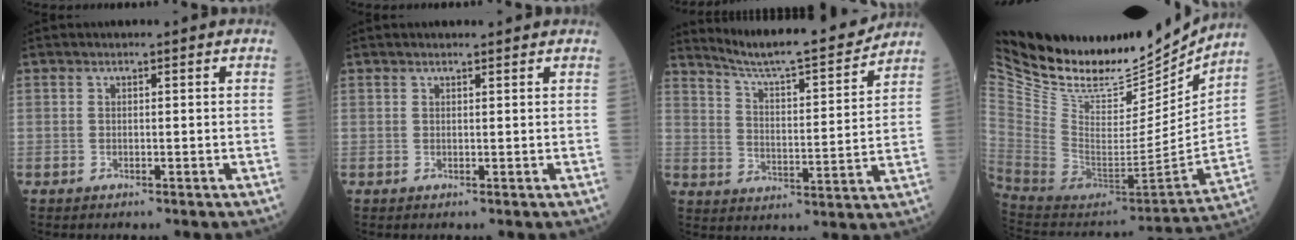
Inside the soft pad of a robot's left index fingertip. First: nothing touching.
{"total": 2.3, "force": [2.2, 0.3, 0.5], "torque": [-0.009, 0.014, 0.025]}
{"total": 14.8, "force": [13.9, 0.3, 5.3], "torque": [-0.092, -0.011, 0.211]}
{"total": 24.2, "force": [21.4, 7.4, 8.4], "torque": [-0.168, -0.049, 0.353]}